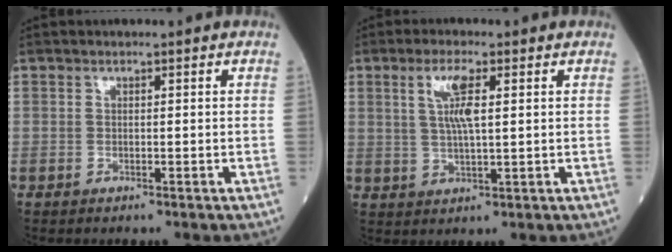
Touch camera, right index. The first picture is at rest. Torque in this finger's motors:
{"motor_torque": [0.17, 0.12, 0.14, 0.11]}